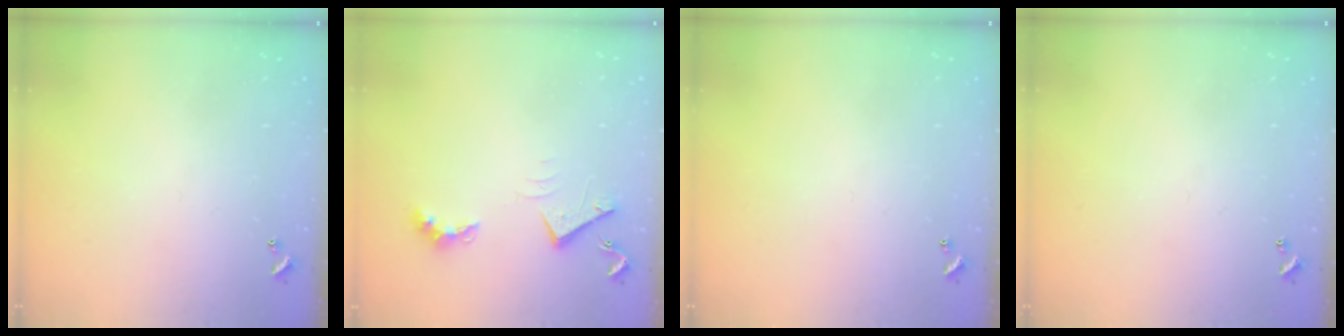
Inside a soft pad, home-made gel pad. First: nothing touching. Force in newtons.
{"total": 6.9, "press": 6.8, "slide": 0.9}
{"total": 0.0}
{"total": 0.0}